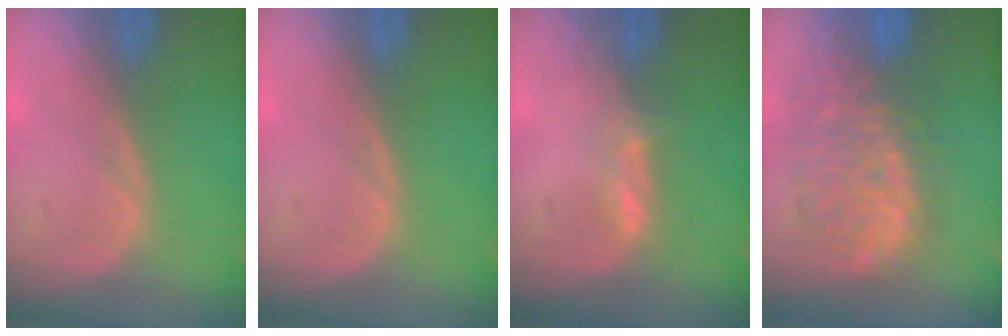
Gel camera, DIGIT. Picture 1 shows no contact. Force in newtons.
{"total": 0.0}
{"total": 1.7, "press": 1.7, "slide": 0.6}
{"total": 10.4, "press": 9.8, "slide": 3.5}